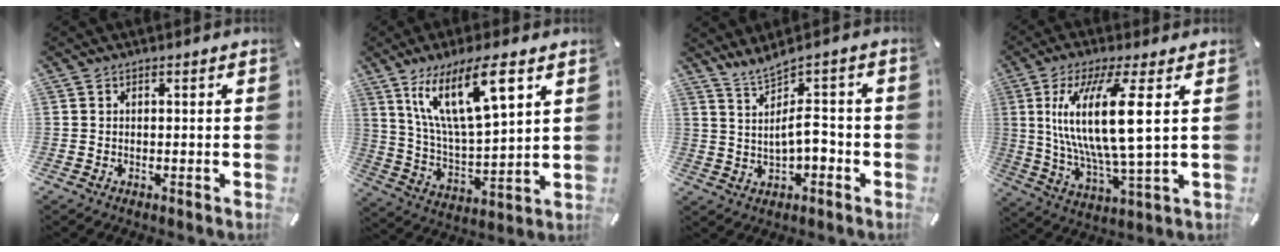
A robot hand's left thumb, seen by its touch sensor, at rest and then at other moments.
{"total": 17.2, "force": [10.2, 5.5, 12.7], "torque": [-0.266, -0.024, 0.170]}
{"total": 6.0, "force": [0.9, 2.7, 5.2], "torque": [-0.099, 0.001, 0.016]}
{"total": 17.1, "force": [4.3, 3.9, 16.1], "torque": [-0.337, -0.013, 0.056]}